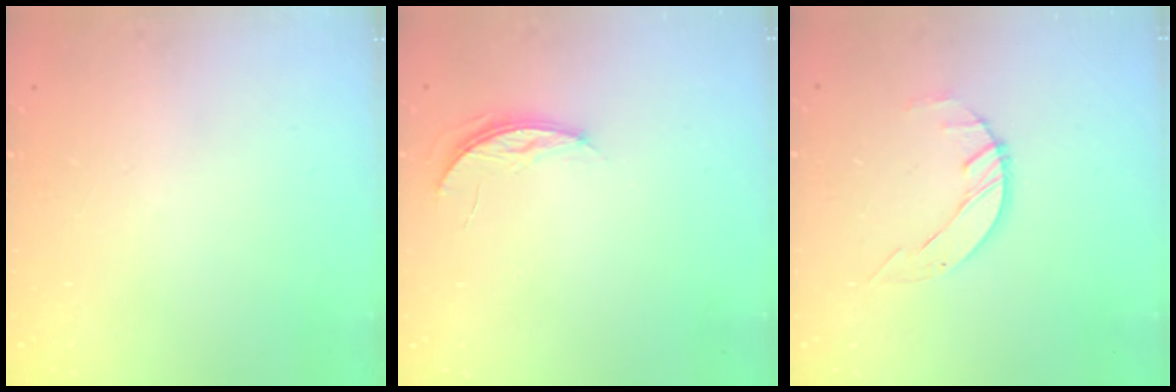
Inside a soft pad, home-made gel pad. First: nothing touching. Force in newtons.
{"total": 3.9, "press": 3.9, "slide": 0.4}
{"total": 3.3, "press": 3.2, "slide": 0.4}